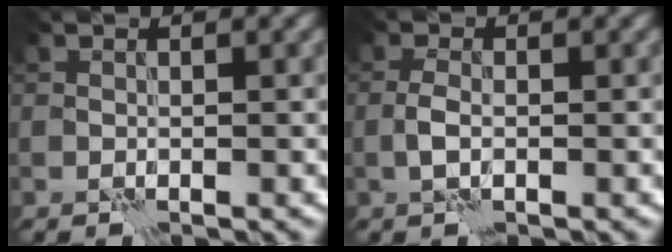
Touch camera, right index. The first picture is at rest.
{"total": 1.7, "force": [-0.6, 0.7, 1.5], "torque": [-0.032, 0.002, -0.016]}